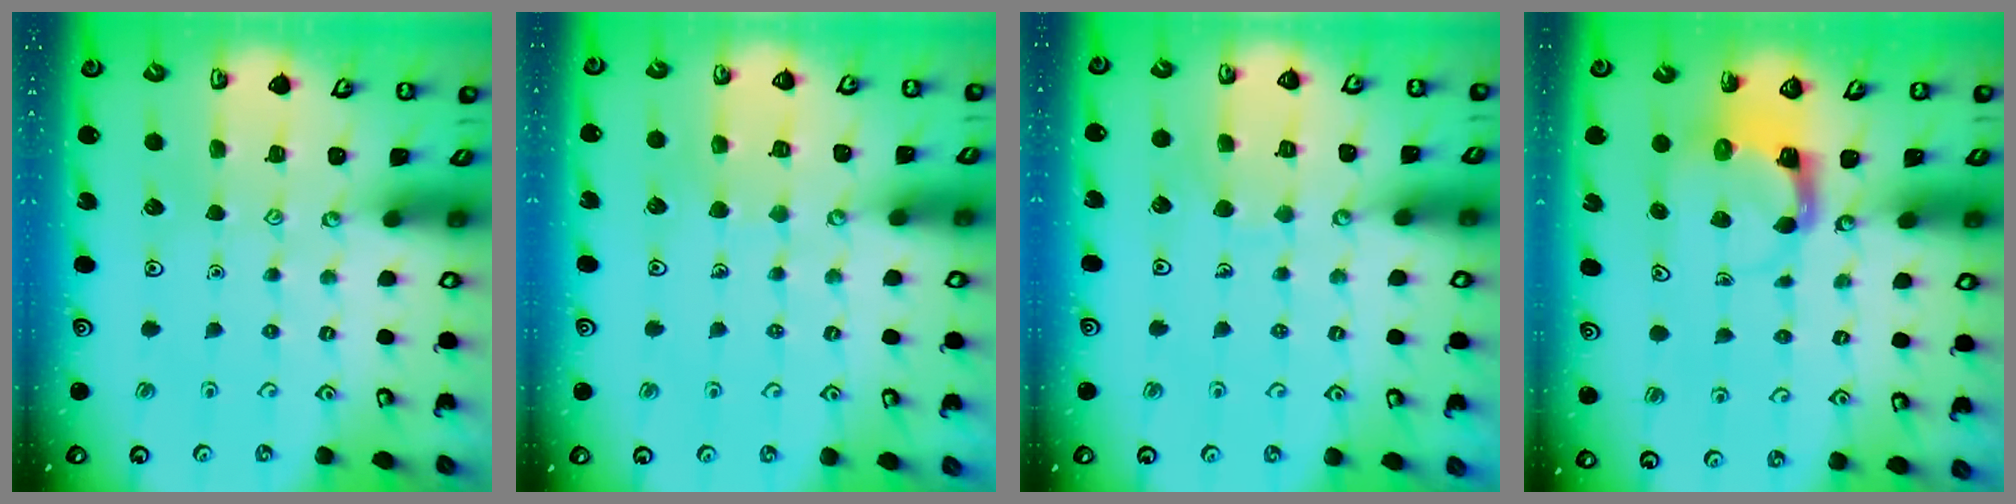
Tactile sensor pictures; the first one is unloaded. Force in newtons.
{"total": 4.7, "press": 4.7, "slide": 0.3}
{"total": 5.7, "press": 5.7, "slide": 0.3}
{"total": 3.7, "press": 3.7, "slide": 0.6}